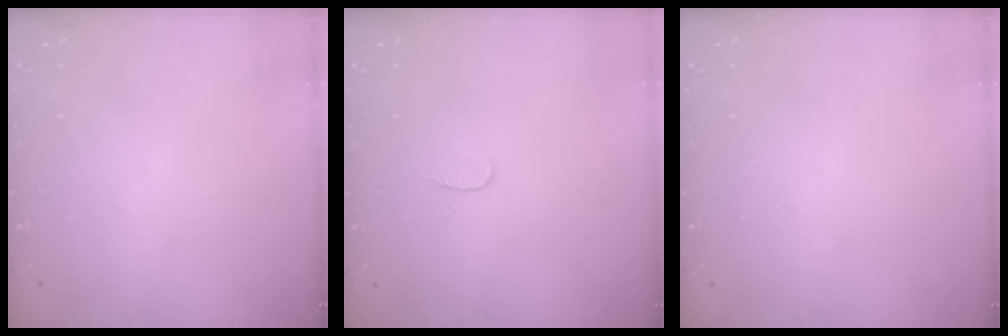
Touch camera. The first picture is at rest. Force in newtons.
{"total": 4.3, "press": 4.3, "slide": 0.3}
{"total": 0.0}